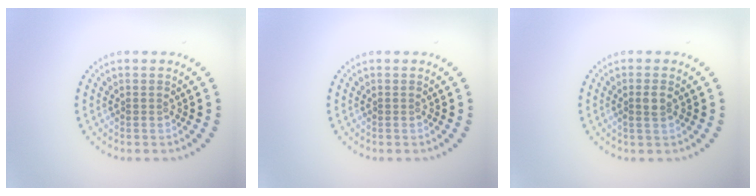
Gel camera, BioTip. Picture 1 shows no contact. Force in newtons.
{"total": 0.0}
{"total": 1.4, "press": 1.2, "slide": 0.6}